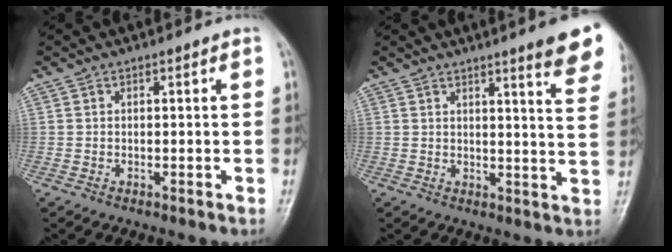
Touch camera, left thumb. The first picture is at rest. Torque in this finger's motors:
{"motor_torque": [1.01, -0.16, 1.84, -0.93, 0.04]}